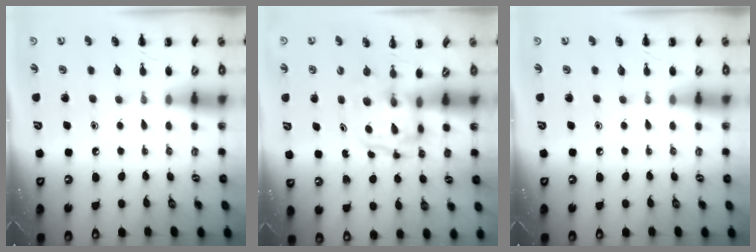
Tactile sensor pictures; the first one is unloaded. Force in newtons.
{"total": 3.7, "press": 3.6, "slide": 0.4}
{"total": 0.0}